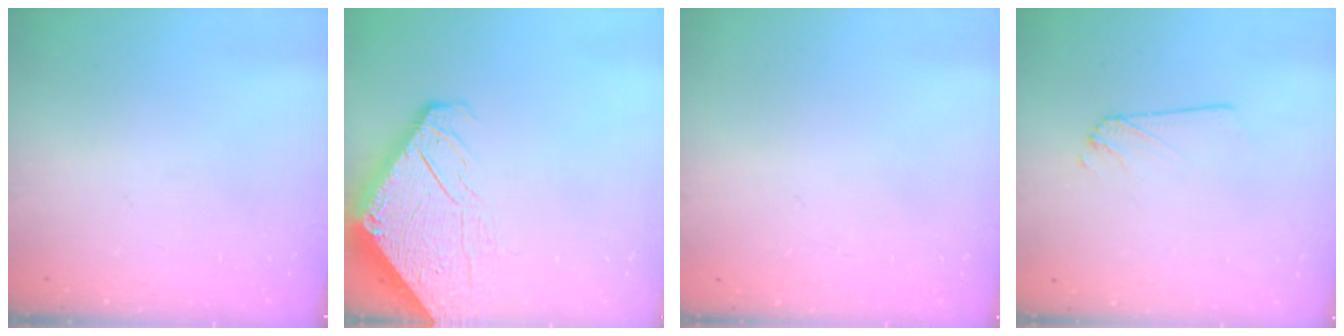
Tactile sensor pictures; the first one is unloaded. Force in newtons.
{"total": 9.3, "press": 9.3, "slide": 1.0}
{"total": 0.0}
{"total": 1.6, "press": 1.6, "slide": 0.0}